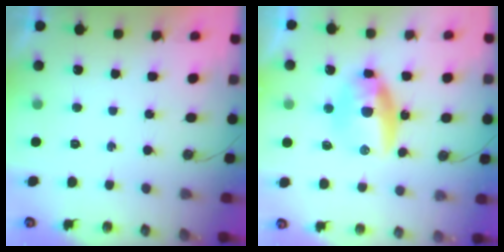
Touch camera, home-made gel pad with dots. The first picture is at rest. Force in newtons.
{"total": 11.0, "press": 11.0, "slide": 0.7}